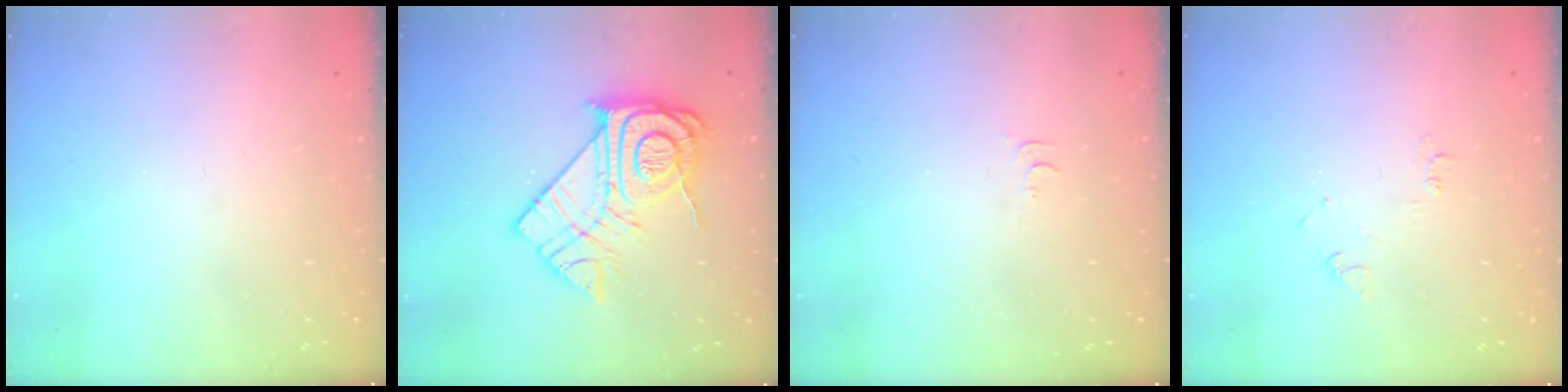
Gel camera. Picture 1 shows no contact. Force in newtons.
{"total": 17.0, "press": 16.9, "slide": 1.6}
{"total": 3.1, "press": 3.1, "slide": 0.4}
{"total": 3.7, "press": 3.7, "slide": 0.4}